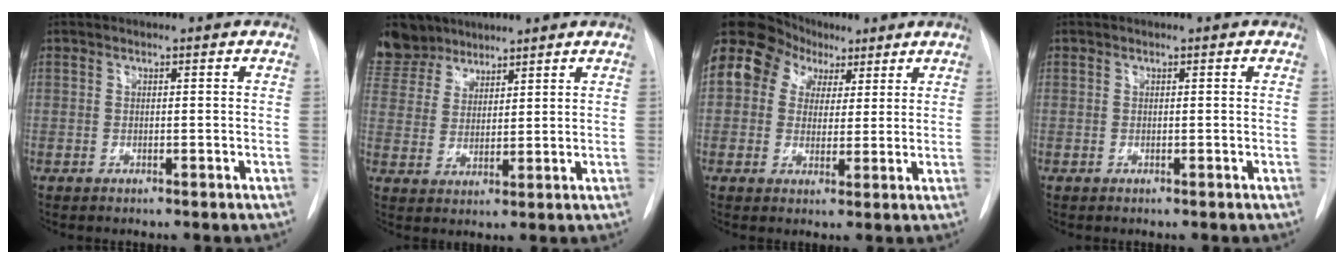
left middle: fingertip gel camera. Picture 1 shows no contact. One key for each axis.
{"total": 11.2, "fx": 9.1, "fy": 6.4, "fz": 1.6, "tx": -0.053, "ty": 0.020, "tz": 0.188}
{"total": 18.5, "fx": 7.9, "fy": 14.6, "fz": 8.0, "tx": -0.219, "ty": 0.098, "tz": 0.152}
{"total": 0.0}